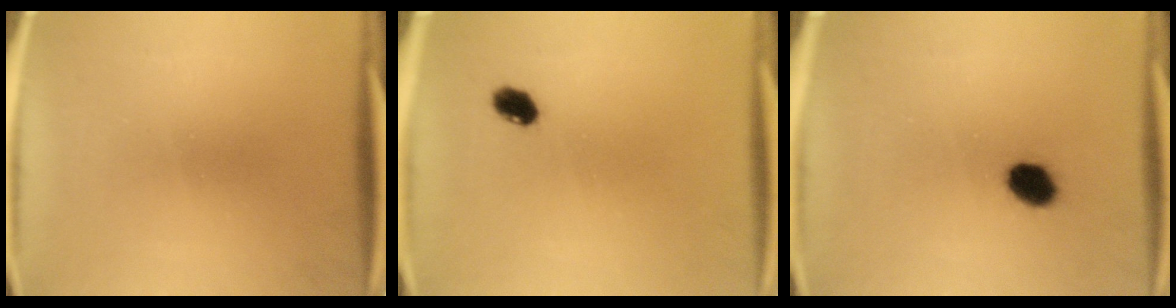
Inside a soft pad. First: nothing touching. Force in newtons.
{"total": 3.1}
{"total": 5.1}